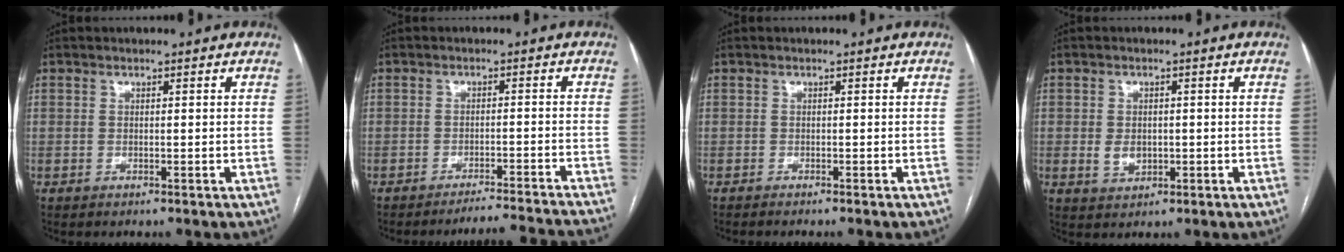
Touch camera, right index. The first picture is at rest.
{"total": 11.3, "force": [-10.8, -2.1, 2.4], "torque": [-0.001, -0.016, -0.139]}
{"total": 2.1, "force": [-1.8, -0.1, 1.1], "torque": [-0.012, 0.000, -0.023]}
{"total": 3.2, "force": [-0.3, 2.3, 2.1], "torque": [-0.037, 0.000, 0.004]}